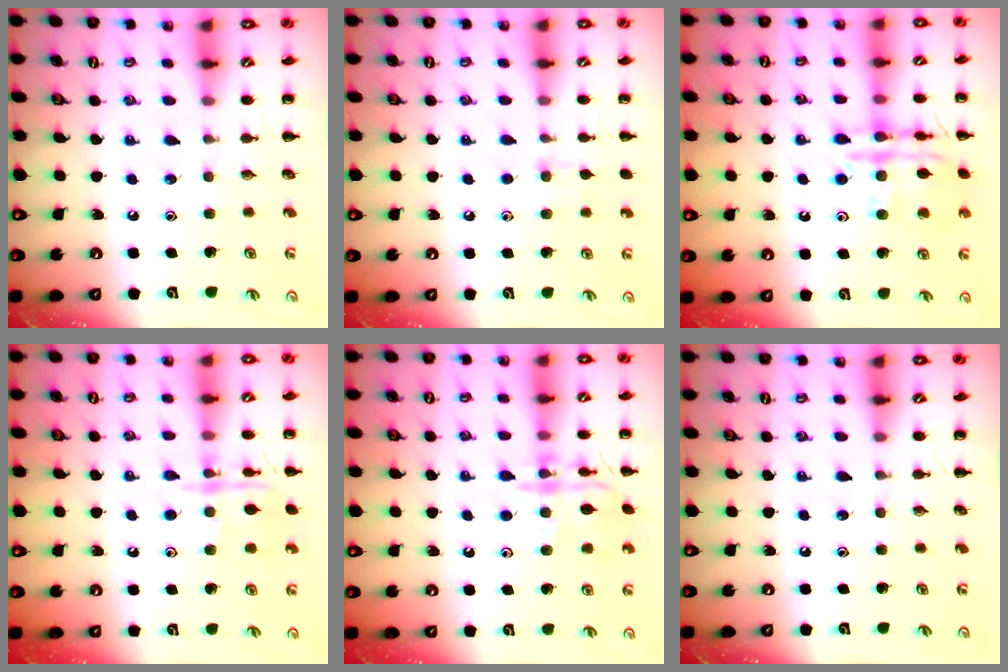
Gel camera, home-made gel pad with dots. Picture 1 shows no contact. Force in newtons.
{"total": 5.8, "press": 5.5, "slide": 2.0}
{"total": 15.4, "press": 15.3, "slide": 1.2}
{"total": 10.8, "press": 10.7, "slide": 0.6}
{"total": 12.9, "press": 12.9, "slide": 0.5}
{"total": 0.0}